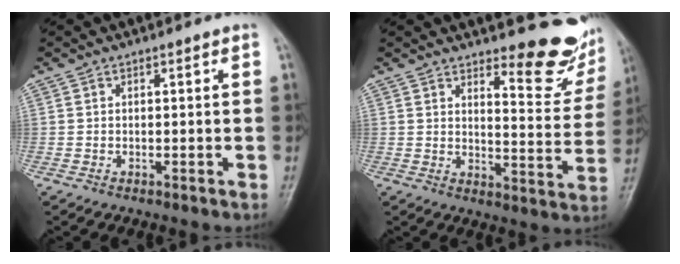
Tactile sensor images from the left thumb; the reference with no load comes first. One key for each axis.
{"total": 12.0, "fx": 9.4, "fy": 3.4, "fz": 6.7, "tx": -0.049, "ty": -0.086, "tz": 0.118}